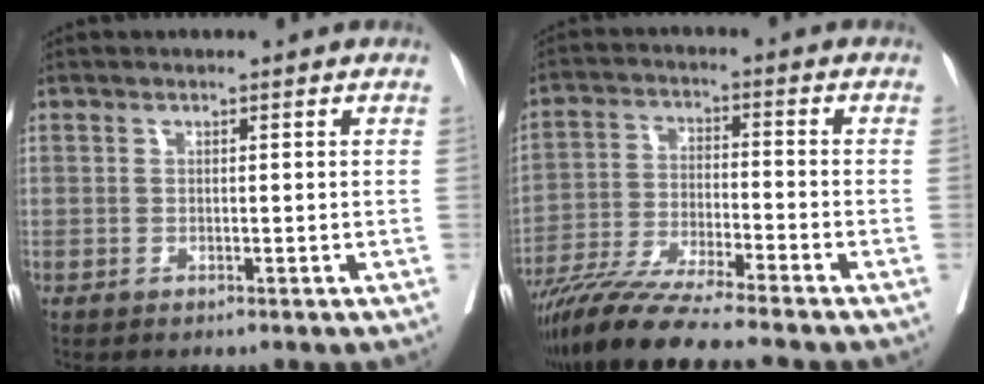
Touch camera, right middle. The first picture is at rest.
{"total": 12.2, "force": [-10.5, -0.8, 6.2], "torque": [-0.106, -0.028, -0.184]}